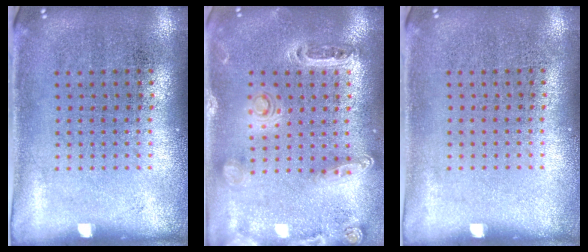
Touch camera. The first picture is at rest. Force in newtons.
{"total": 1.4, "press": 1.3, "slide": 0.3}
{"total": 0.0}